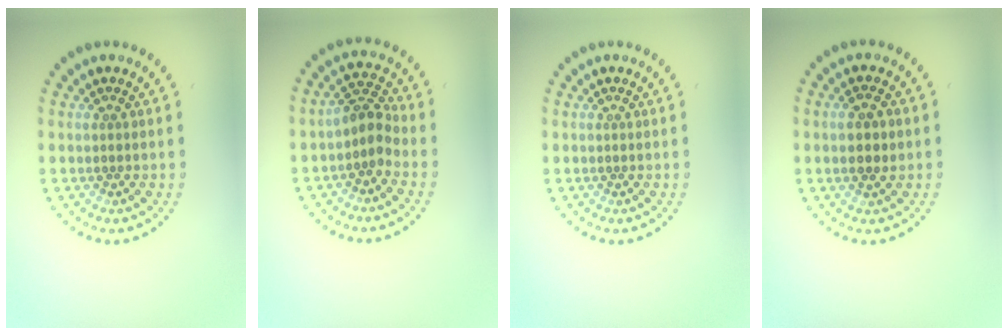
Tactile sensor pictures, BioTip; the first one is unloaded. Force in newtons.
{"total": 2.6, "press": 2.0, "slide": 1.6}
{"total": 0.0}
{"total": 2.4, "press": 2.4, "slide": 0.2}